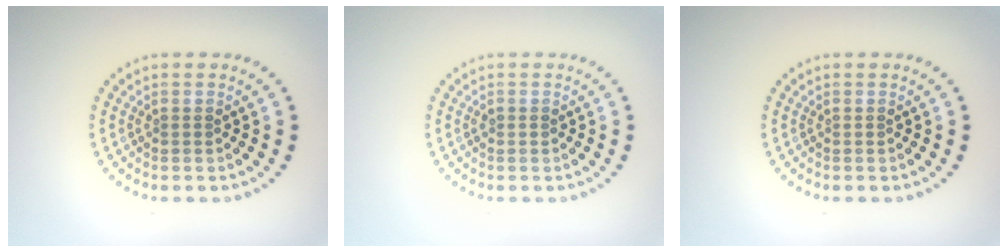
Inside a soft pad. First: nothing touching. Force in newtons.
{"total": 0.9, "press": 0.9, "slide": 0.1}
{"total": 0.0}